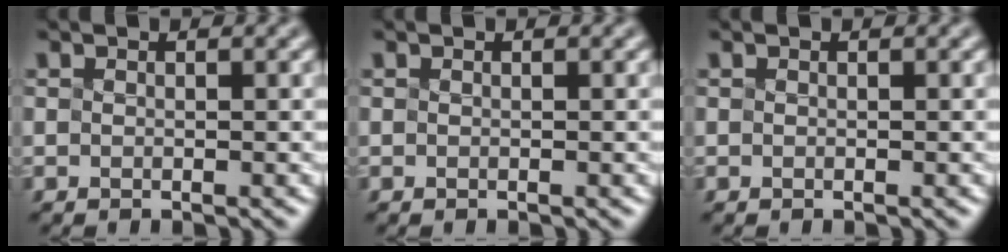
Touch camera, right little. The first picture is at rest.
{"total": 0.0}
{"total": 0.0}